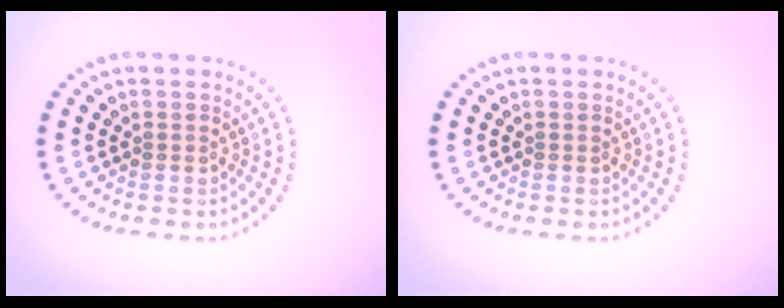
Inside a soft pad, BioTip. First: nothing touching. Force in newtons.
{"total": 0.0}